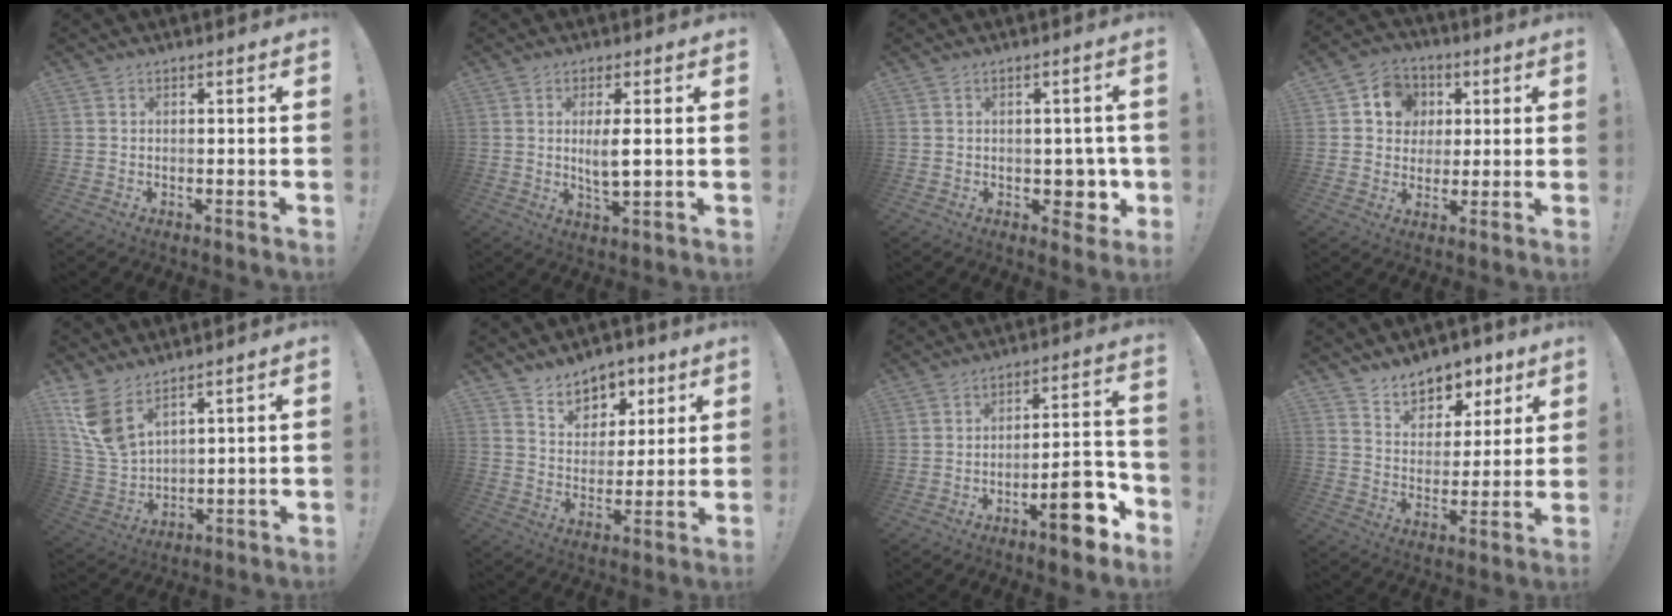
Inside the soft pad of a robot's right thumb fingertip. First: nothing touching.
{"total": 5.6, "force": [1.0, 1.6, 5.3], "torque": [-0.090, -0.012, 0.012]}
{"total": 5.9, "force": [-0.4, 4.9, 3.2], "torque": [-0.021, 0.001, -0.001]}
{"total": 10.2, "force": [2.6, 9.0, 4.0], "torque": [-0.056, -0.003, 0.054]}
{"total": 11.0, "force": [7.3, 5.4, 6.2], "torque": [-0.132, -0.046, 0.142]}
{"total": 9.1, "force": [6.4, 6.2, 1.9], "torque": [-0.023, -0.052, 0.124]}
{"total": 12.2, "force": [-7.0, 4.2, 9.1], "torque": [-0.099, 0.046, -0.113]}
{"total": 9.9, "force": [7.9, 5.5, 2.1], "torque": [-0.031, -0.064, 0.151]}